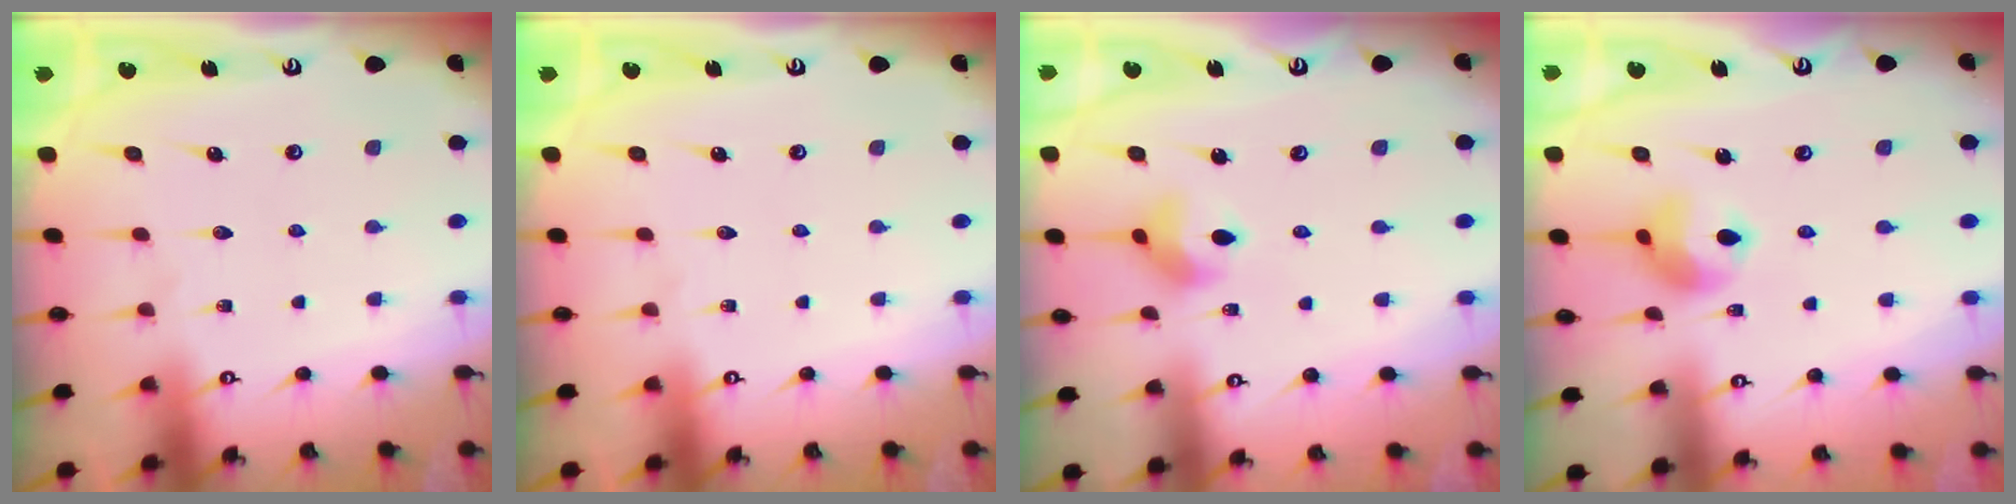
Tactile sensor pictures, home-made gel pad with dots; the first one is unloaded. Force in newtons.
{"total": 0.0}
{"total": 7.8, "press": 7.7, "slide": 0.9}
{"total": 9.2, "press": 9.1, "slide": 0.7}